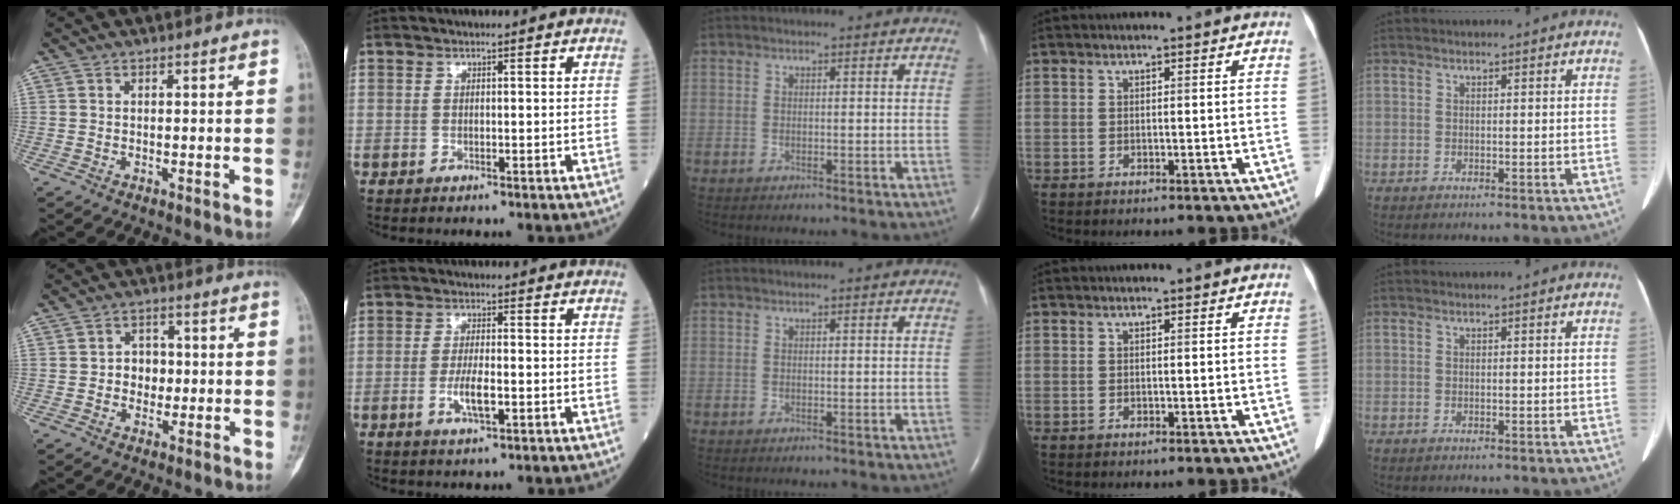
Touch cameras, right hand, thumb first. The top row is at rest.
{"thumb": {"total": 4.5, "force": [-0.2, 3.8, 2.4], "torque": [-0.004, 0.009, -0.010]}, "index": {"total": 4.4, "force": [-1.4, 0.9, 4.1], "torque": [-0.082, -0.003, -0.024]}}